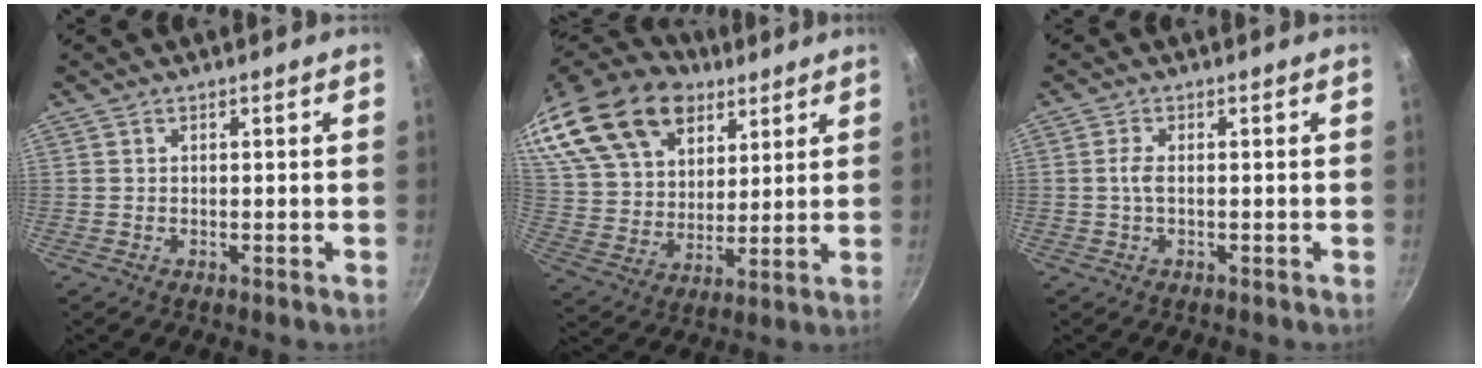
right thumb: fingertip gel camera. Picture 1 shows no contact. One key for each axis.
{"total": 28.7, "fx": 17.6, "fy": 17.5, "fz": 14.4, "tx": -0.301, "ty": -0.011, "tz": 0.328}
{"total": 2.1, "fx": -0.1, "fy": 0.8, "fz": 2.0, "tx": -0.050, "ty": 0.004, "tz": -0.004}